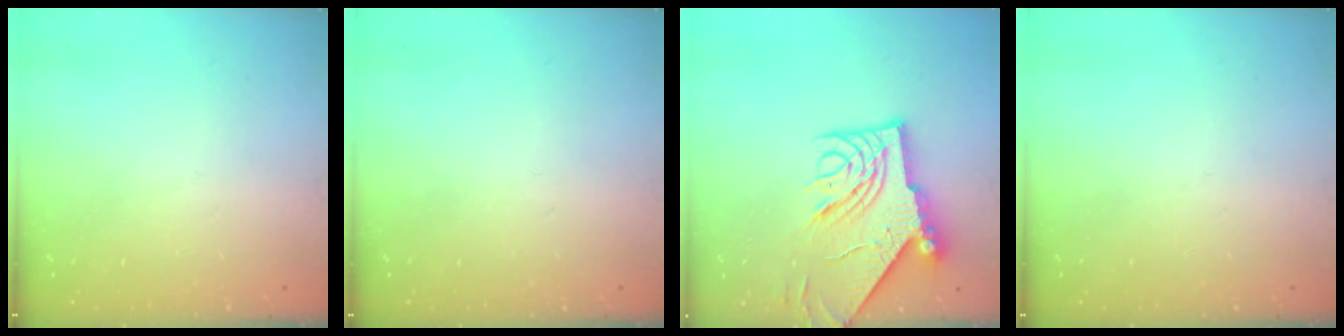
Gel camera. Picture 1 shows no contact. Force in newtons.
{"total": 0.0}
{"total": 14.4, "press": 14.4, "slide": 1.3}
{"total": 0.0}